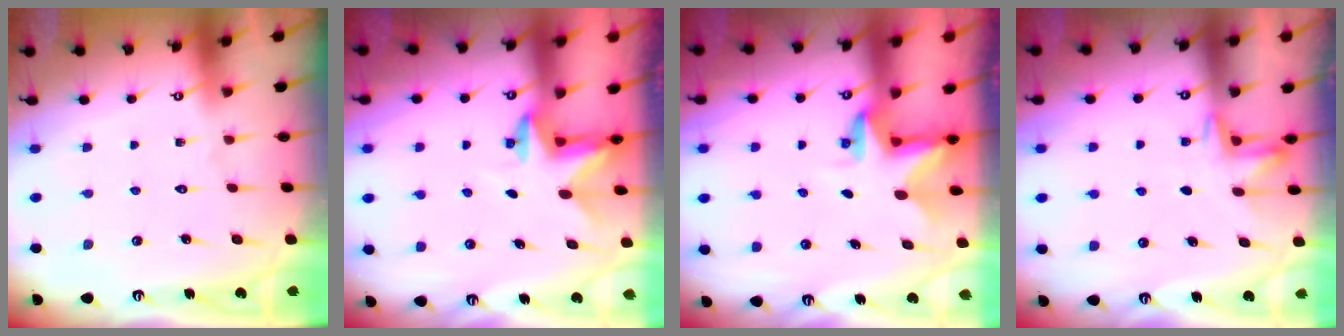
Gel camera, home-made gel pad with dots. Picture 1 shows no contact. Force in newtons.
{"total": 2.6, "press": 2.5, "slide": 0.4}
{"total": 2.8, "press": 2.8, "slide": 0.2}
{"total": 4.2, "press": 4.0, "slide": 1.0}